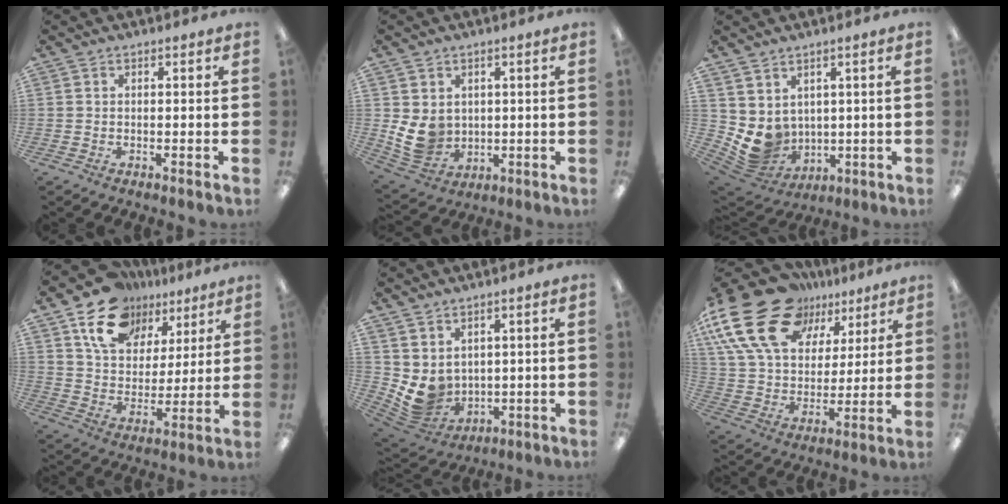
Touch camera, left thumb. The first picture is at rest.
{"total": 8.7, "force": [1.4, 7.6, 4.0], "torque": [-0.096, -0.012, 0.030]}
{"total": 7.2, "force": [2.3, 6.5, 2.1], "torque": [-0.065, -0.034, 0.055]}
{"total": 15.3, "force": [9.8, 10.1, 5.9], "torque": [-0.103, -0.050, 0.185]}
{"total": 6.6, "force": [2.6, 5.6, 2.1], "torque": [-0.068, -0.032, 0.059]}
{"total": 23.1, "force": [13.1, 14.1, 12.6], "torque": [-0.257, -0.064, 0.238]}